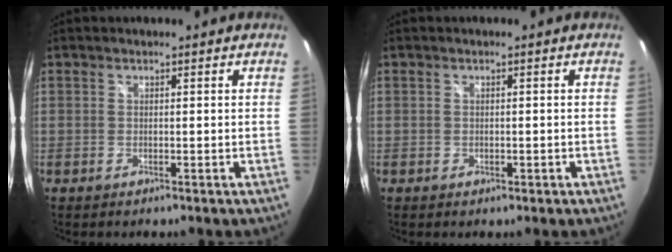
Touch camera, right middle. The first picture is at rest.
{"total": 0.8, "force": [-0.4, 0.6, 0.4], "torque": [-0.003, -0.003, -0.007]}